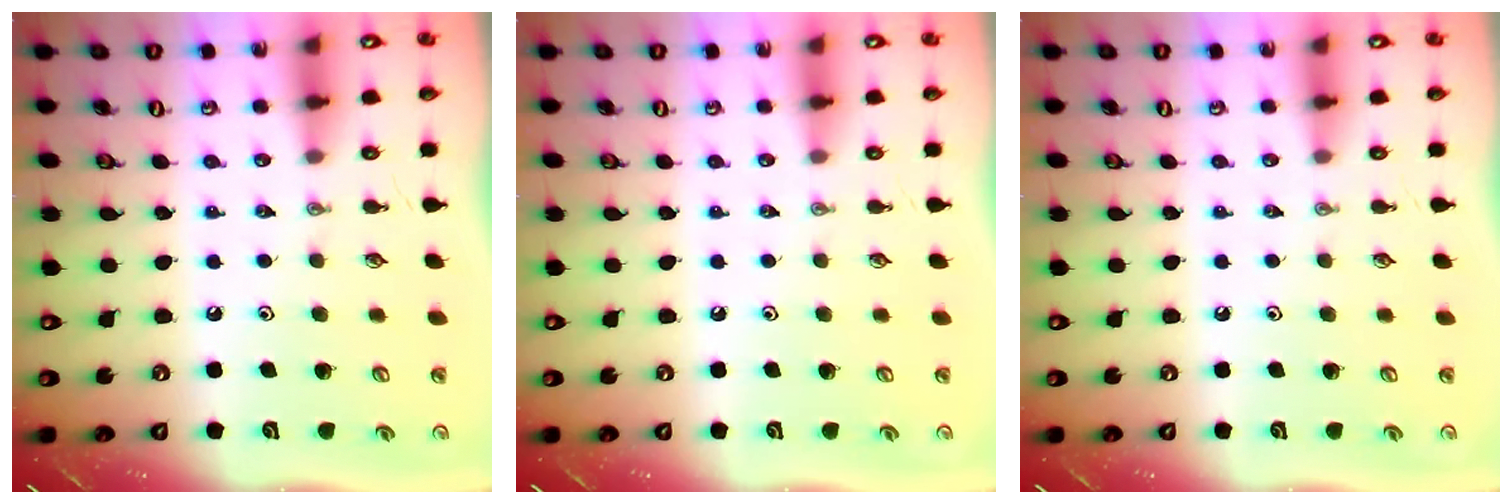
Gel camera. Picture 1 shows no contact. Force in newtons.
{"total": 0.0}
{"total": 0.0}